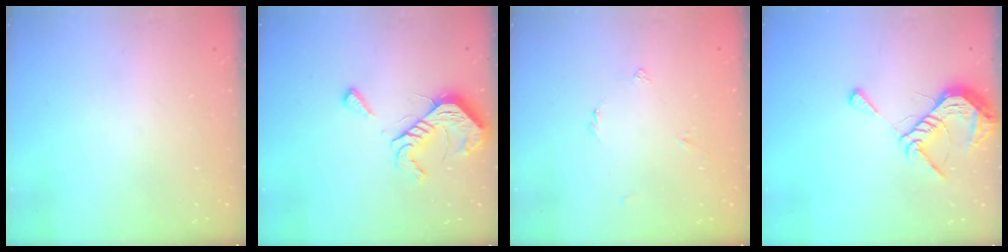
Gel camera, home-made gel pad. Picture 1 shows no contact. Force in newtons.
{"total": 12.7, "press": 12.7, "slide": 0.5}
{"total": 2.5, "press": 2.4, "slide": 0.5}
{"total": 9.0, "press": 9.0, "slide": 1.1}